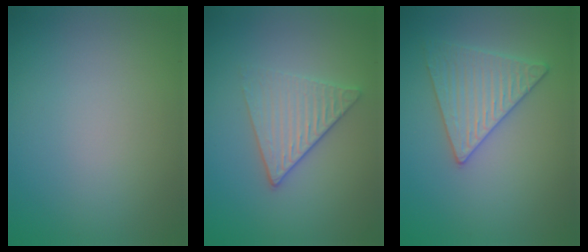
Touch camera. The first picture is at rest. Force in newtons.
{"total": 3.5, "press": 3.1, "slide": 1.5}
{"total": 3.9, "press": 3.6, "slide": 1.3}